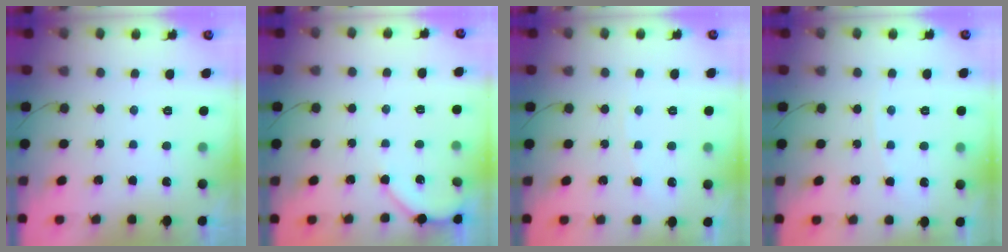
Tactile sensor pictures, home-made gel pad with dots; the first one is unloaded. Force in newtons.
{"total": 5.0, "press": 4.9, "slide": 0.7}
{"total": 2.9, "press": 2.9, "slide": 0.4}
{"total": 2.6, "press": 2.6, "slide": 0.2}